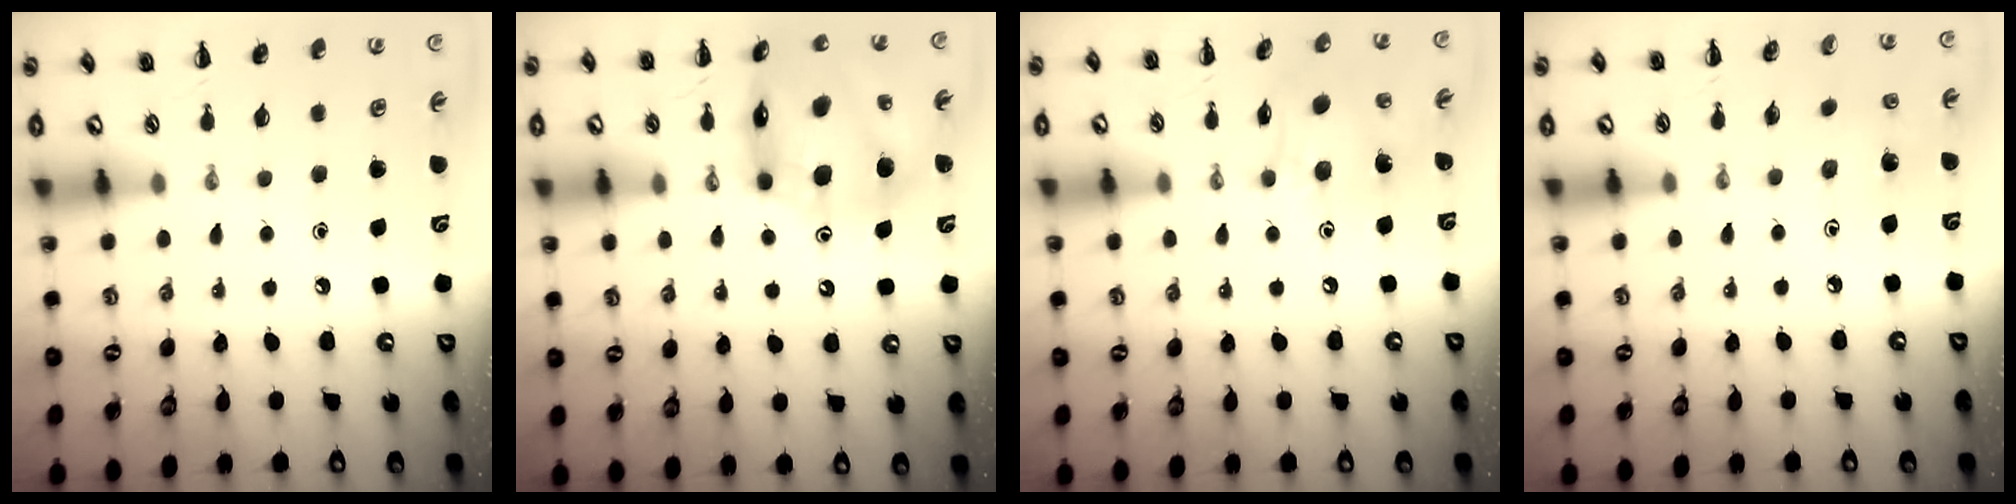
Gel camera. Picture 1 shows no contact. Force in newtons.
{"total": 16.2, "press": 15.4, "slide": 4.8}
{"total": 8.8, "press": 8.8, "slide": 0.6}
{"total": 3.1, "press": 2.9, "slide": 1.0}